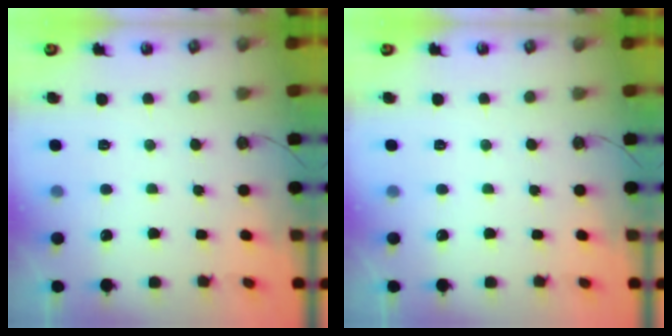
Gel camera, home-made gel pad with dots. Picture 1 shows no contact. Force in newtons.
{"total": 0.0}